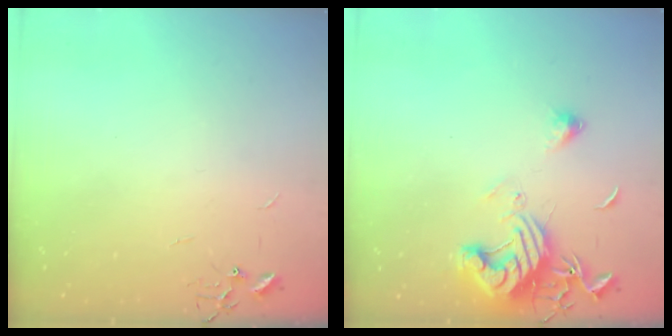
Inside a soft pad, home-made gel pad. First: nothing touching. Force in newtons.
{"total": 14.0, "press": 13.9, "slide": 1.7}